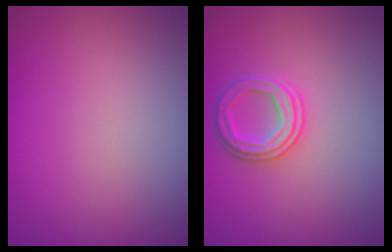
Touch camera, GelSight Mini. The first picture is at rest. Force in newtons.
{"total": 2.4, "press": 2.4, "slide": 0.2}